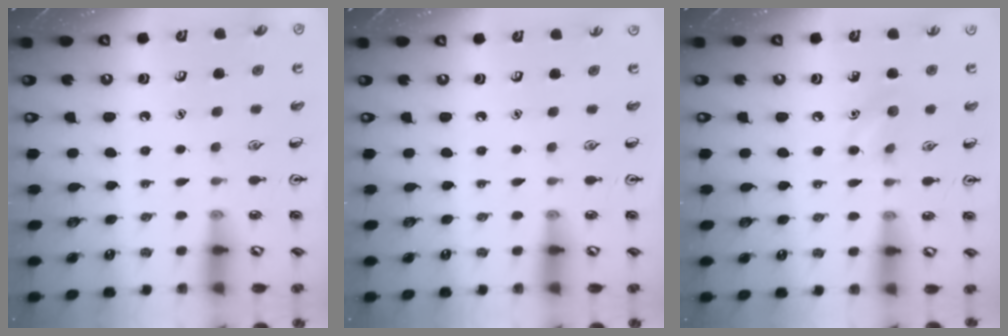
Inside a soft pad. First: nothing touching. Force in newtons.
{"total": 0.0}
{"total": 6.4, "press": 6.2, "slide": 1.7}